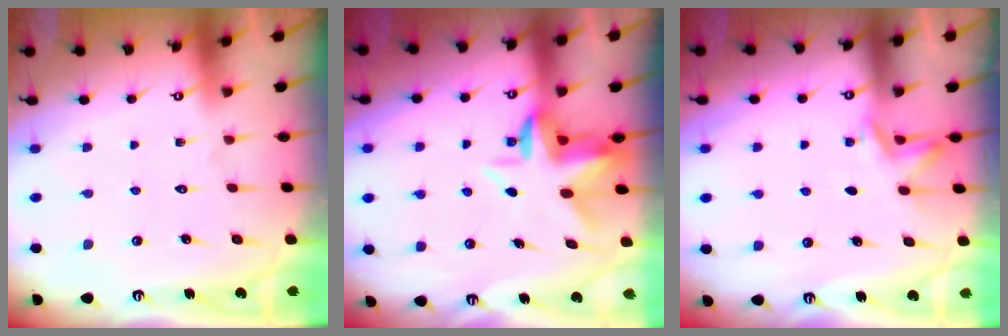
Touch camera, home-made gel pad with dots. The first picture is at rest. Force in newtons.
{"total": 4.8, "press": 4.7, "slide": 1.0}
{"total": 4.1, "press": 3.8, "slide": 1.5}